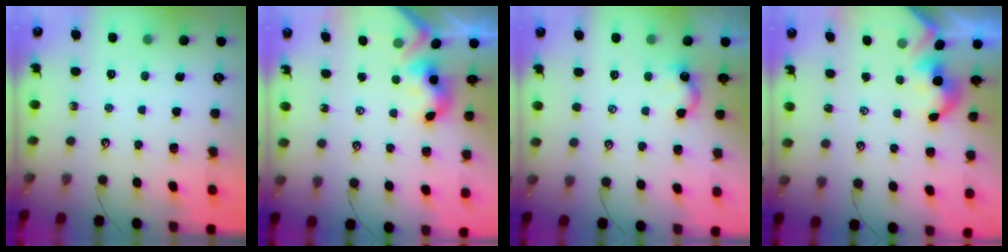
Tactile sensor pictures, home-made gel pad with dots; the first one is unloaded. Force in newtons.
{"total": 4.7, "press": 4.7, "slide": 0.3}
{"total": 0.8, "press": 0.6, "slide": 0.5}
{"total": 2.0, "press": 2.0, "slide": 0.3}